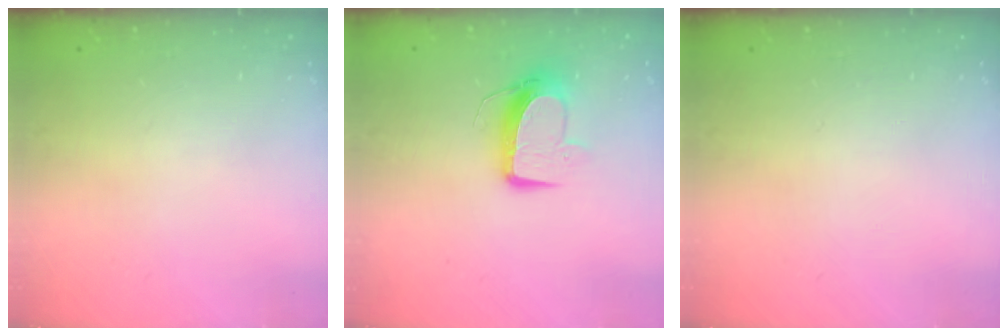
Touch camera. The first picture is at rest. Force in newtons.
{"total": 9.8, "press": 9.8, "slide": 0.5}
{"total": 0.0}